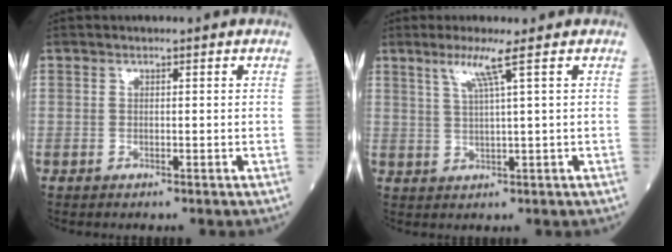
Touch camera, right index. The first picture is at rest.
{"total": 4.2, "force": [2.2, -1.1, 3.4], "torque": [-0.072, -0.004, 0.046]}